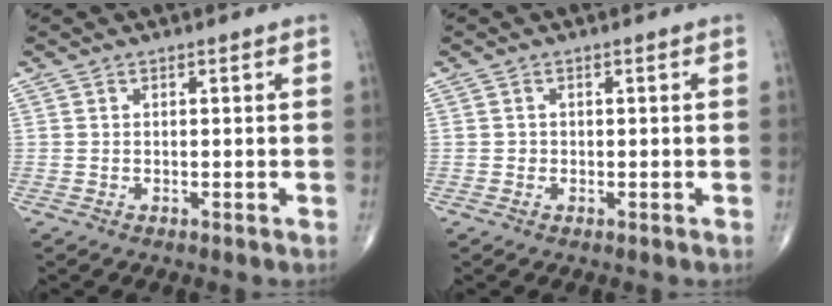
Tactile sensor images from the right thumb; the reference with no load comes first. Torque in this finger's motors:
{"motor_torque": [0.17, 0.02, 0.07, 0.01, -0.01]}